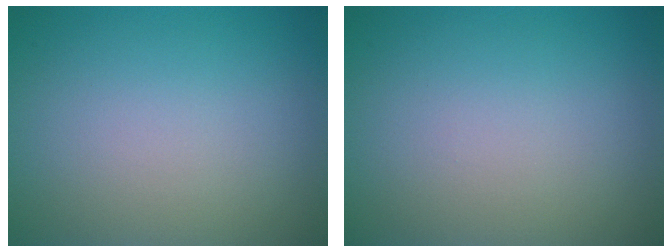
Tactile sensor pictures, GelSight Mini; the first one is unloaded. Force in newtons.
{"total": 0.0}